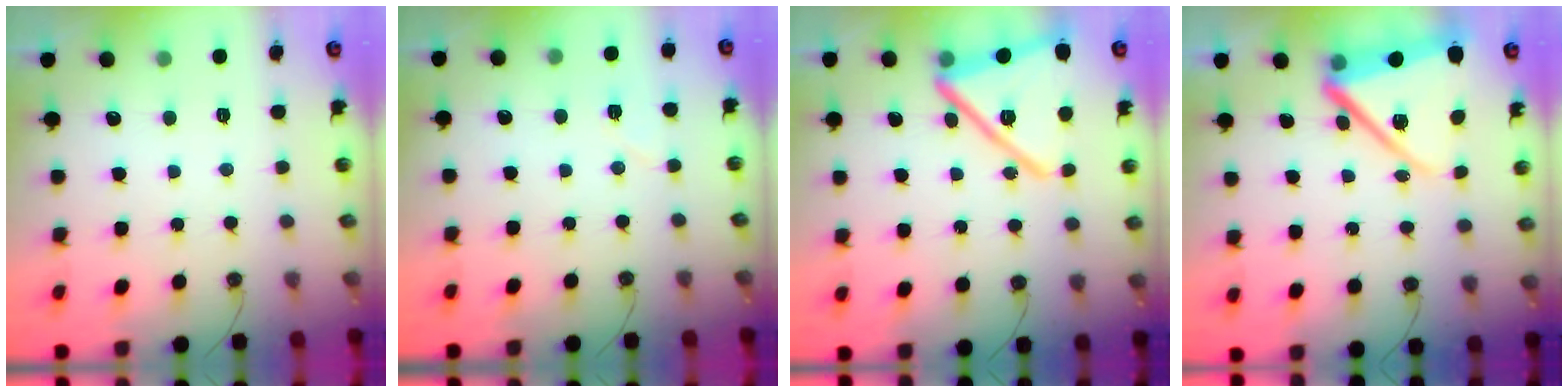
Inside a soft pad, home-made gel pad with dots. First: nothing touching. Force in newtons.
{"total": 4.7, "press": 4.7, "slide": 0.3}
{"total": 20.3, "press": 20.2, "slide": 1.3}
{"total": 15.0, "press": 14.9, "slide": 1.8}